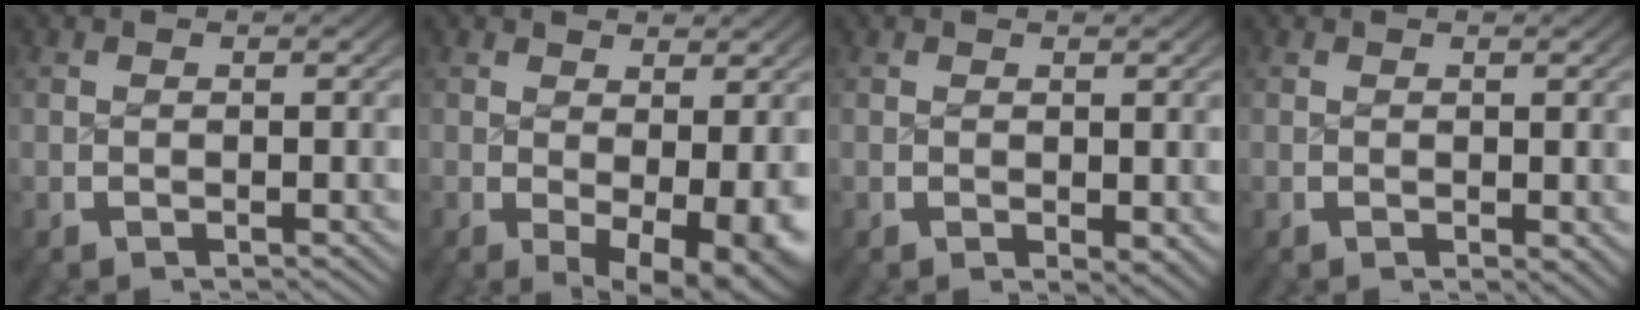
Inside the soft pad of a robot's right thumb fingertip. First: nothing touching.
{"total": 6.1, "force": [-0.6, 3.5, 5.0], "torque": [-0.077, -0.031, 0.004]}
{"total": 1.3, "force": [0.3, 0.8, 1.0], "torque": [-0.006, -0.006, 0.010]}
{"total": 0.9, "force": [0.1, 0.5, 0.7], "torque": [-0.002, -0.004, 0.006]}